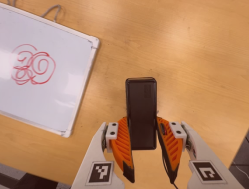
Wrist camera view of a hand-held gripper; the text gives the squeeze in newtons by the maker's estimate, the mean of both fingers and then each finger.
{"total": 5.0, "left": 3.6, "right": 6.4}